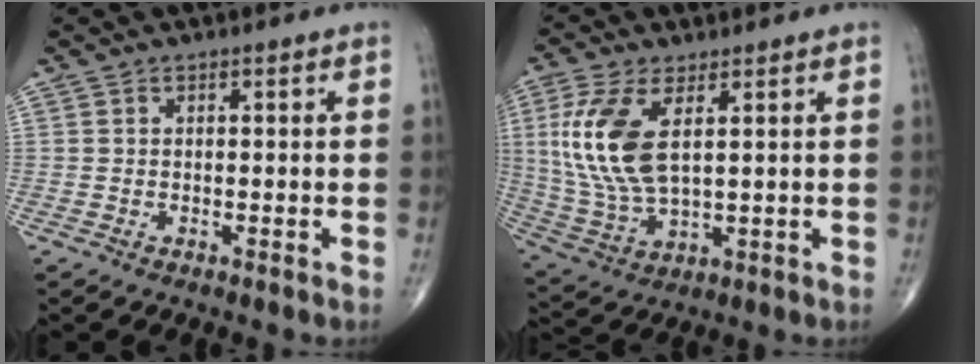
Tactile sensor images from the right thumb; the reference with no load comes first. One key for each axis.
{"total": 13.7, "fx": 3.4, "fy": 6.4, "fz": 11.6, "tx": -0.262, "ty": -0.010, "tz": 0.079}